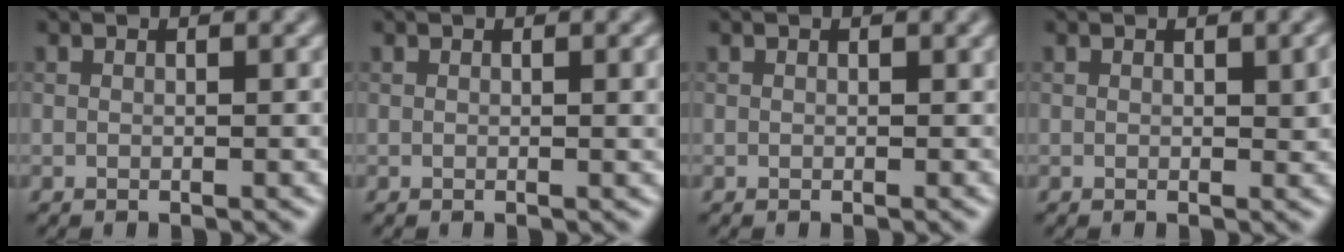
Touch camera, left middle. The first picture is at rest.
{"total": 1.2, "force": [0.2, 0.3, 1.1], "torque": [-0.014, 0.000, 0.002]}
{"total": 0.0}
{"total": 1.2, "force": [0.3, 0.5, 1.1], "torque": [-0.013, -0.001, 0.004]}